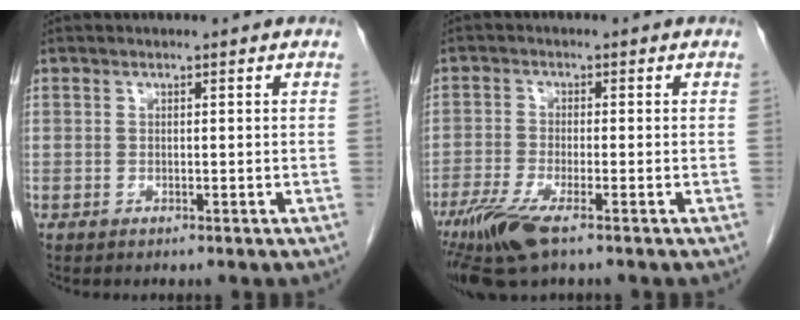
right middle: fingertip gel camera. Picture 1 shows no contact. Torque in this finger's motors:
{"motor_torque": [1.27, -0.87, 0.63, 0.16]}